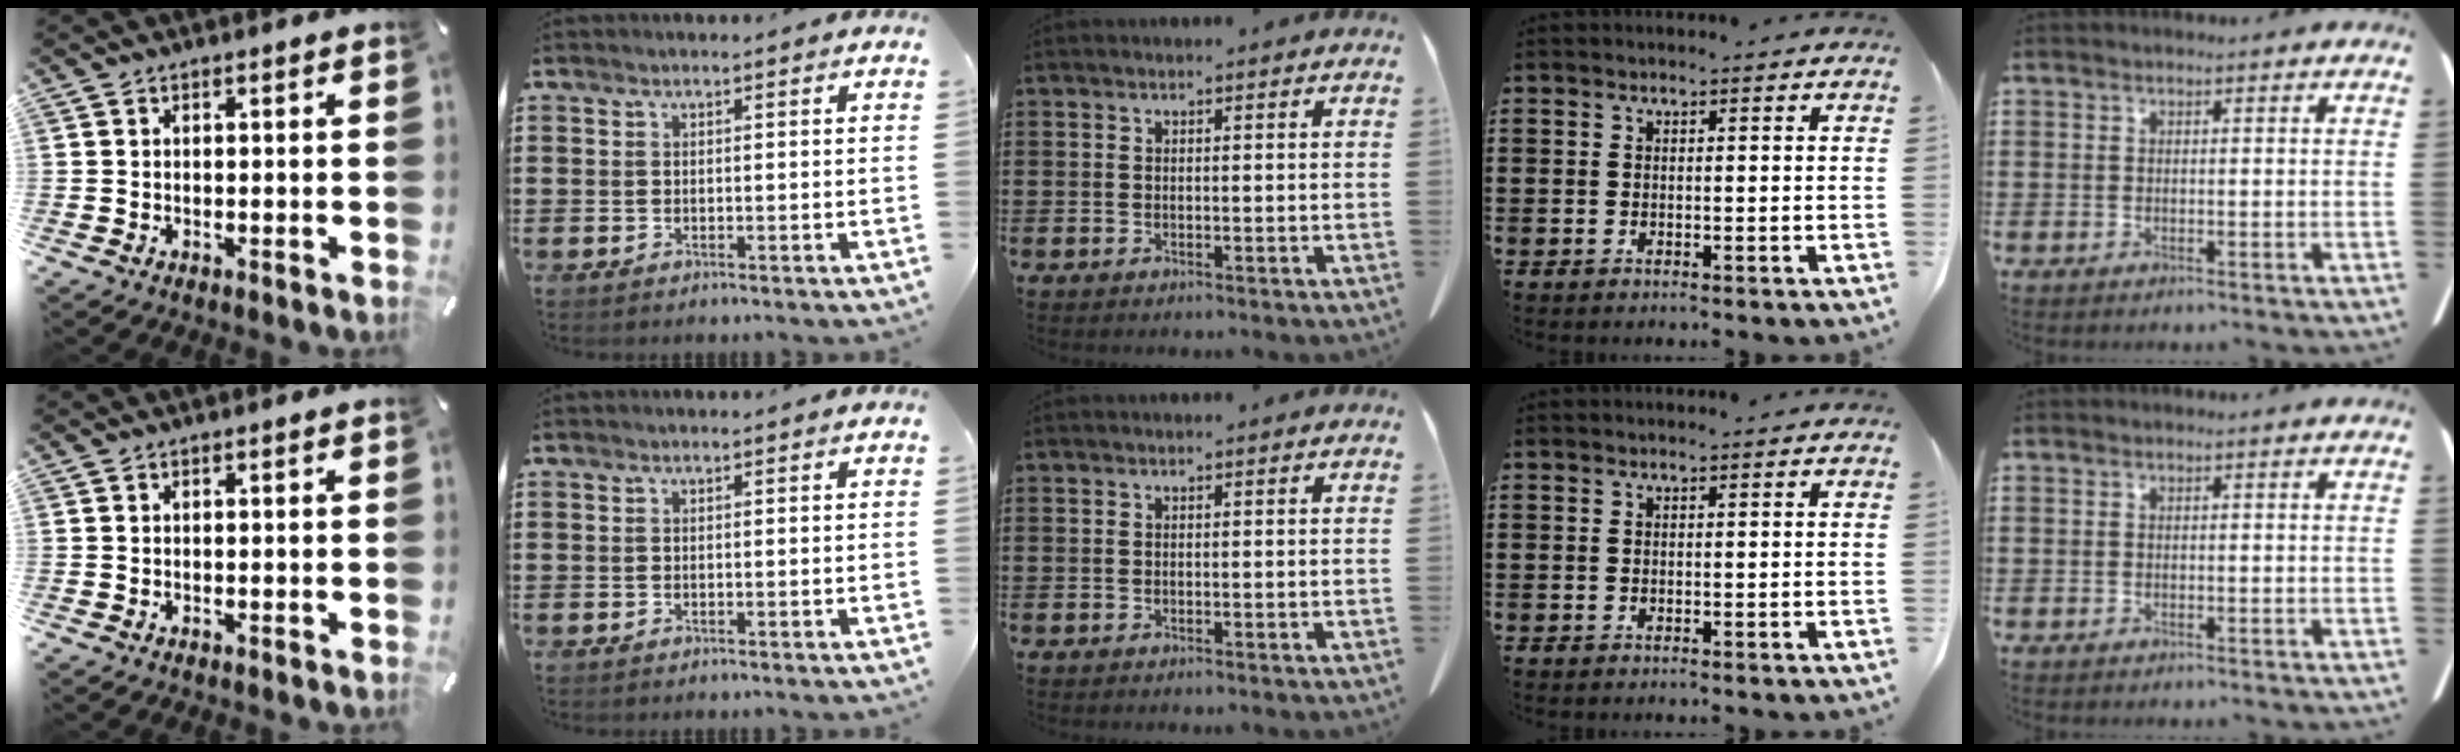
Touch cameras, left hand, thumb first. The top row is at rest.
{}